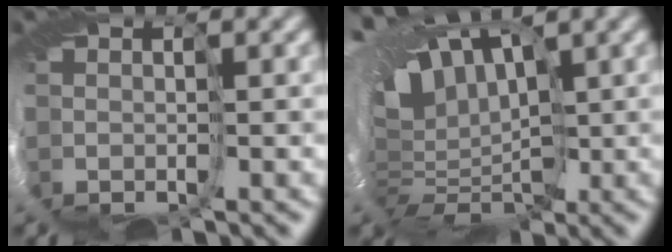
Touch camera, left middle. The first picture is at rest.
{"total": 12.5, "force": [3.2, 6.9, 9.9], "torque": [-0.171, 0.011, 0.084]}